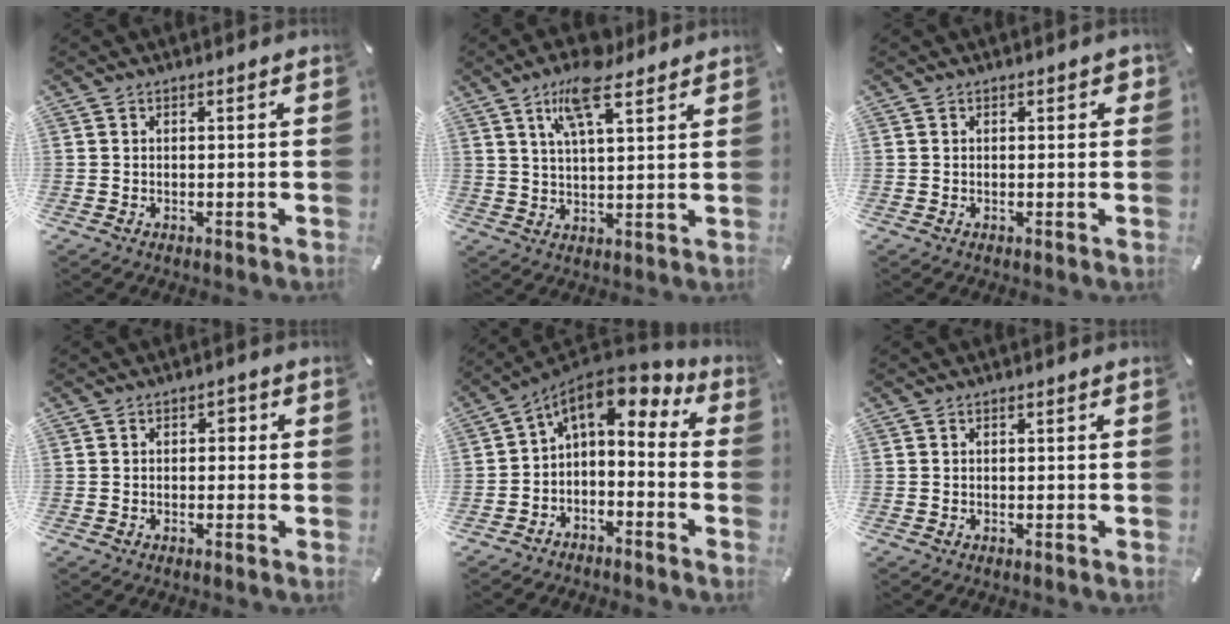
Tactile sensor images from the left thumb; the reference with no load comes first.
{"total": 10.7, "force": [6.9, 3.4, 7.5], "torque": [-0.136, -0.016, 0.120]}
{"total": 0.8, "force": [0.2, 0.6, 0.5], "torque": [-0.001, 0.002, 0.001]}
{"total": 1.9, "force": [0.0, 1.3, 1.3], "torque": [-0.020, 0.006, -0.005]}
{"total": 6.6, "force": [2.4, 4.3, 4.4], "torque": [-0.065, -0.022, 0.045]}
{"total": 0.0}